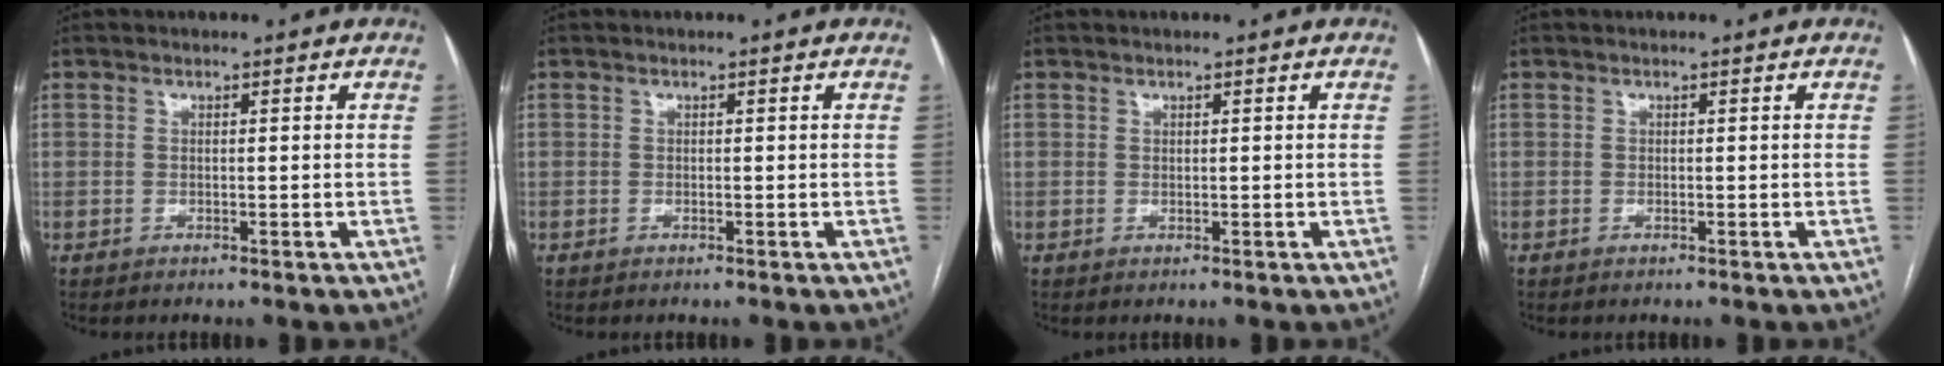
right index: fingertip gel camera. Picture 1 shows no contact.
{"total": 0.0}
{"total": 0.0}
{"total": 0.0}